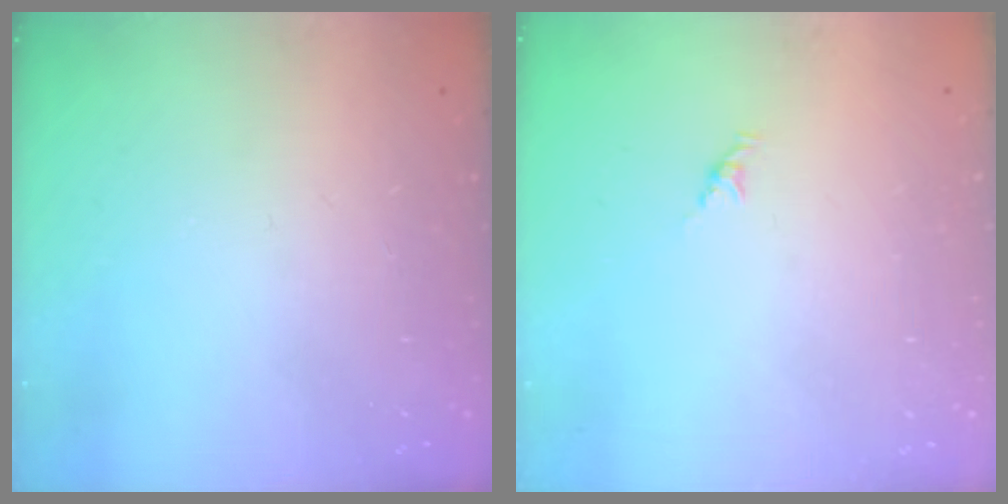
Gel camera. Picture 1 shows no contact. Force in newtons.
{"total": 2.1, "press": 2.0, "slide": 0.7}